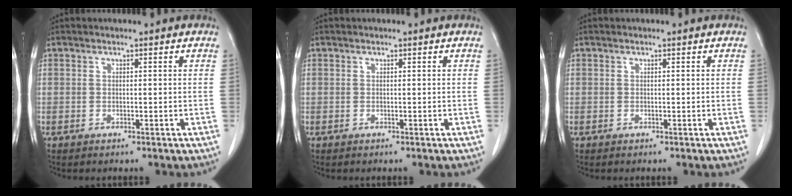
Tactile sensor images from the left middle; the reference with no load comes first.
{"total": 0.0}
{"total": 0.0}